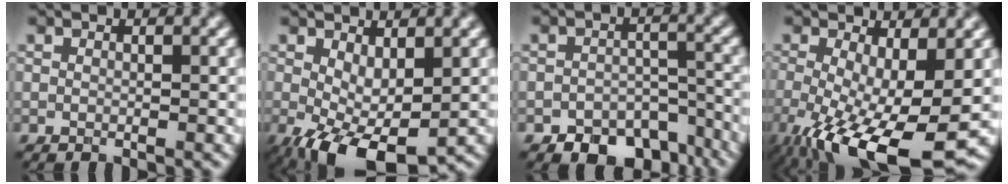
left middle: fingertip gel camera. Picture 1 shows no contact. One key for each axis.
{"total": 5.7, "fx": -1.5, "fy": 2.7, "fz": 4.8, "tx": -0.097, "ty": -0.007, "tz": -0.025}
{"total": 7.4, "fx": -5.6, "fy": 4.0, "fz": 2.7, "tx": -0.023, "ty": -0.012, "tz": -0.078}
{"total": 11.9, "fx": -4.2, "fy": 4.3, "fz": 10.3, "tx": -0.189, "ty": -0.036, "tz": -0.063}